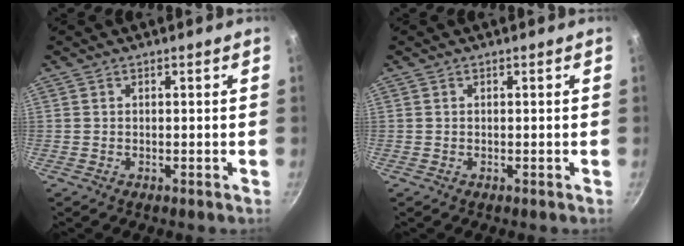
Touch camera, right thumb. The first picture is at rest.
{"total": 0.0}